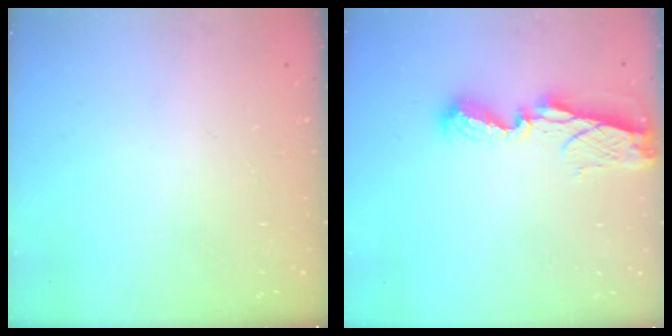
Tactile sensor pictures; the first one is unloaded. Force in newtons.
{"total": 8.4, "press": 8.4, "slide": 1.1}